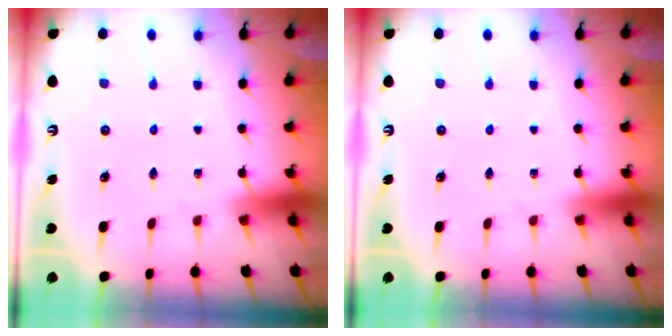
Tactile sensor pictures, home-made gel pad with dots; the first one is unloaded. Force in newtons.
{"total": 0.0}